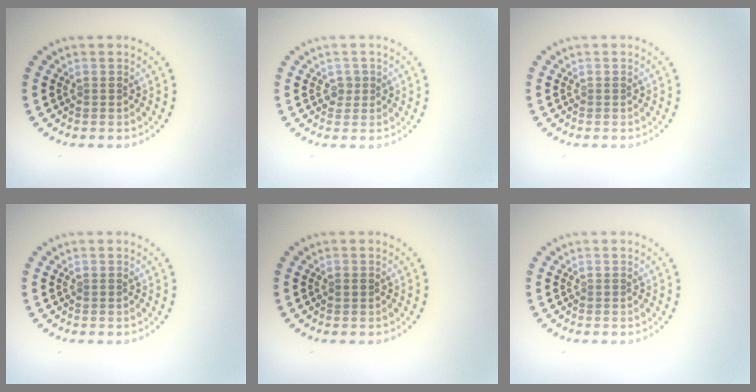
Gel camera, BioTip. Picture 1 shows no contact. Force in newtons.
{"total": 0.9, "press": 0.8, "slide": 0.4}
{"total": 0.0}
{"total": 0.0}
{"total": 0.8, "press": 0.8, "slide": 0.1}
{"total": 0.0}